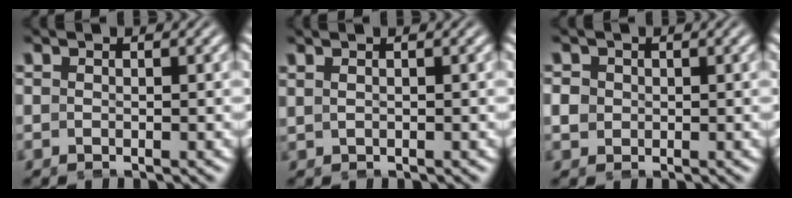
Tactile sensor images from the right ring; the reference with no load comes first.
{"total": 1.1, "force": [0.6, -0.8, 0.4], "torque": [-0.002, 0.009, 0.013]}
{"total": 2.1, "force": [0.3, 1.9, 0.8], "torque": [-0.020, -0.003, 0.007]}